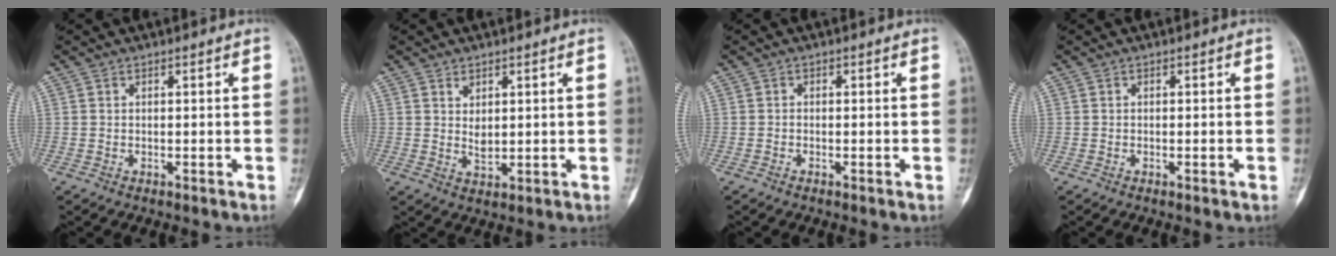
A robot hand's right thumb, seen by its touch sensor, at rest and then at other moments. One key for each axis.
{"total": 2.8, "fx": 1.2, "fy": 1.6, "fz": 1.9, "tx": -0.027, "ty": -0.013, "tz": 0.026}
{"total": 0.5, "fx": -0.3, "fy": 0.3, "fz": 0.3, "tx": -0.001, "ty": 0.001, "tz": -0.010}
{"total": 0.6, "fx": -0.2, "fy": 0.2, "fz": 0.6, "tx": -0.010, "ty": -0.001, "tz": -0.003}